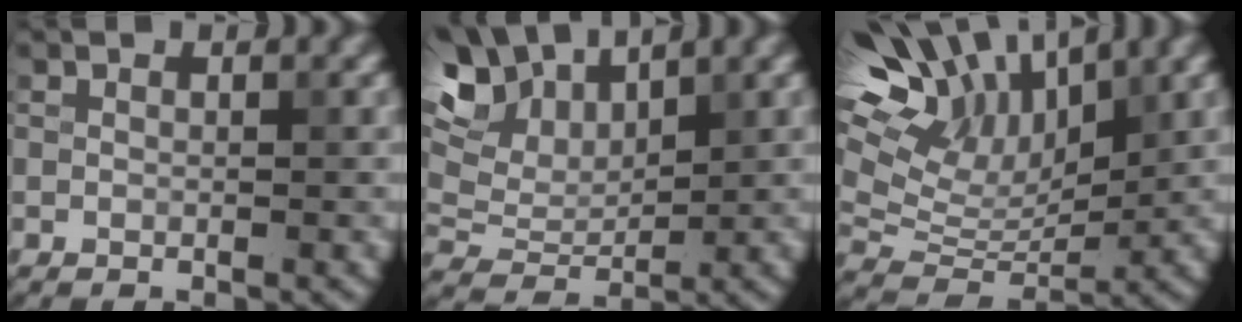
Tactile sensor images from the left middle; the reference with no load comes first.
{"total": 9.2, "force": [5.8, 4.2, 5.8], "torque": [-0.134, 0.023, 0.087]}
{"total": 13.4, "force": [7.5, 7.2, 8.5], "torque": [-0.186, 0.047, 0.126]}